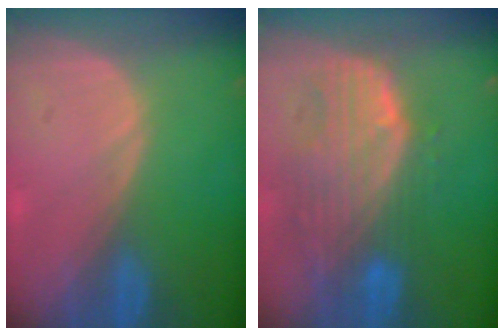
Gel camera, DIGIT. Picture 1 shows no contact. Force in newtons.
{"total": 10.5, "press": 9.0, "slide": 5.3}